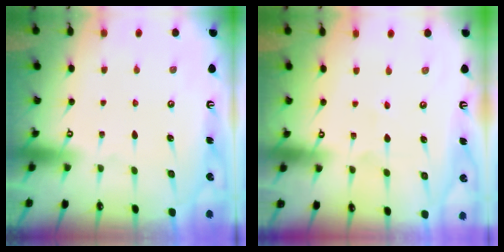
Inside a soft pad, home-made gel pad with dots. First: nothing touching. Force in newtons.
{"total": 2.2, "press": 2.0, "slide": 0.8}